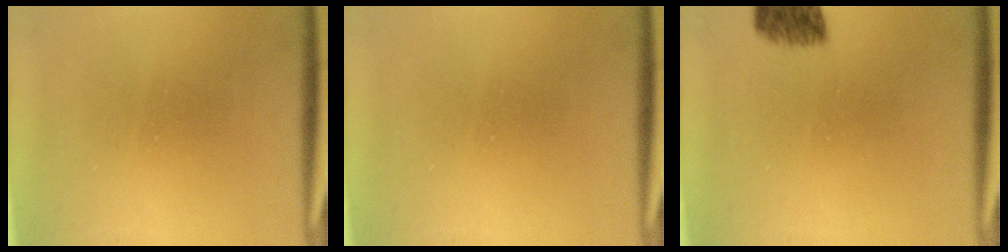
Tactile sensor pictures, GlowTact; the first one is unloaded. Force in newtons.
{"total": 0.0}
{"total": 6.0}